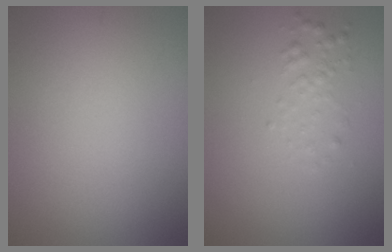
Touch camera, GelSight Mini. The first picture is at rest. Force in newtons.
{"total": 1.3, "press": 1.3, "slide": 0.0}